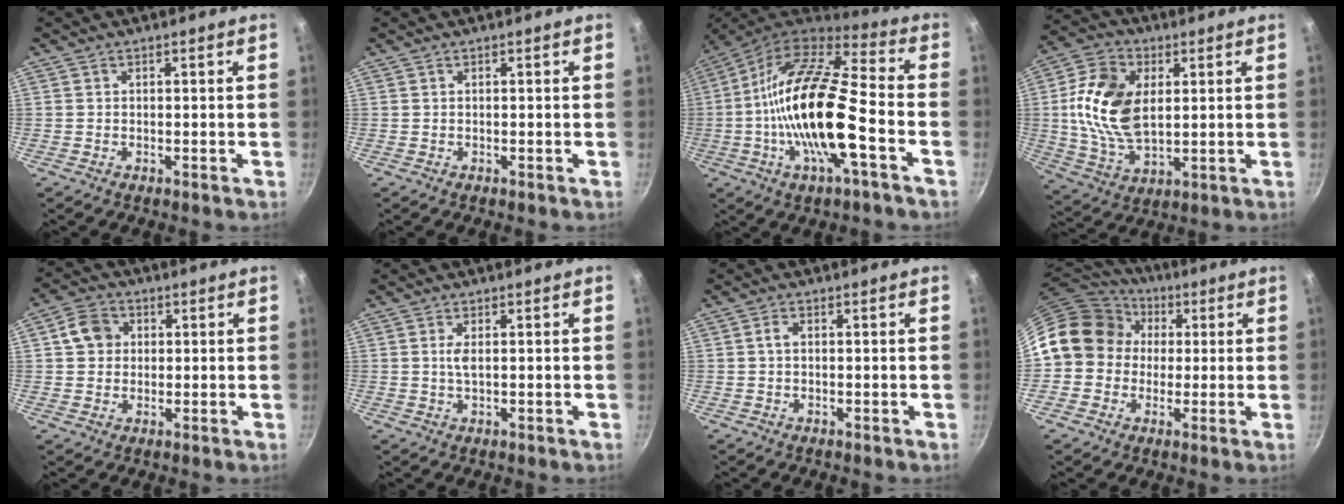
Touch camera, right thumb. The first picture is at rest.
{"total": 0.0}
{"total": 22.5, "force": [-5.1, 7.4, 20.6], "torque": [-0.381, 0.032, -0.111]}
{"total": 16.1, "force": [2.5, 10.0, 12.4], "torque": [-0.222, -0.006, 0.046]}
{"total": 7.1, "force": [1.4, 5.7, 4.0], "torque": [-0.061, 0.010, 0.014]}
{"total": 2.0, "force": [0.3, 0.7, 1.8], "torque": [-0.041, 0.000, 0.007]}
{"total": 1.5, "force": [0.1, 1.0, 1.2], "torque": [-0.021, 0.006, 0.001]}
{"total": 14.9, "force": [1.2, 13.2, 6.7], "torque": [-0.085, 0.038, 0.004]}